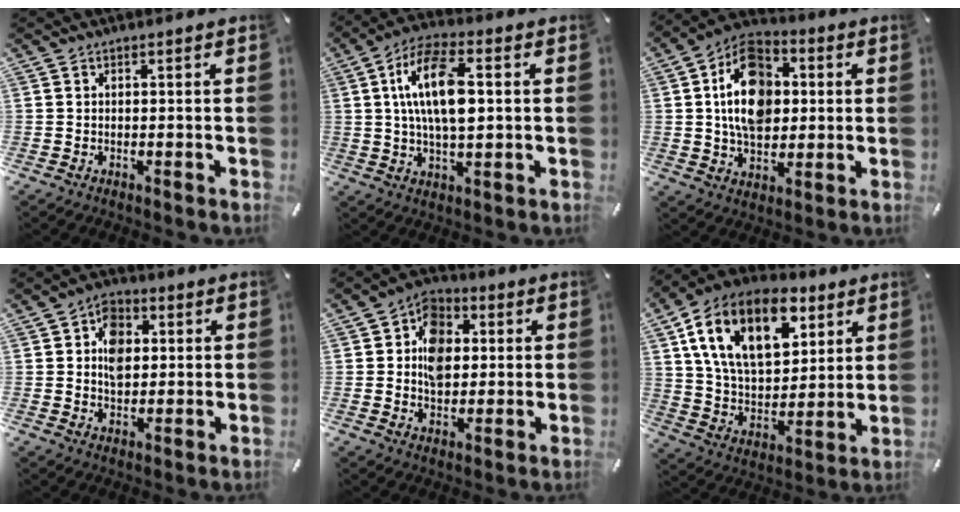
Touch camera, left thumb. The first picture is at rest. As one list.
[{"total": 13.6, "force": [2.1, 6.2, 12.0], "torque": [-0.239, 0.004, 0.034]}, {"total": 15.0, "force": [2.0, 11.0, 9.9], "torque": [-0.173, 0.010, 0.034]}, {"total": 8.1, "force": [1.0, 6.4, 4.9], "torque": [-0.070, 0.006, 0.018]}, {"total": 10.5, "force": [0.8, 8.6, 6.0], "torque": [-0.083, 0.015, 0.016]}, {"total": 20.4, "force": [10.1, 12.5, 12.6], "torque": [-0.251, -0.038, 0.178]}]